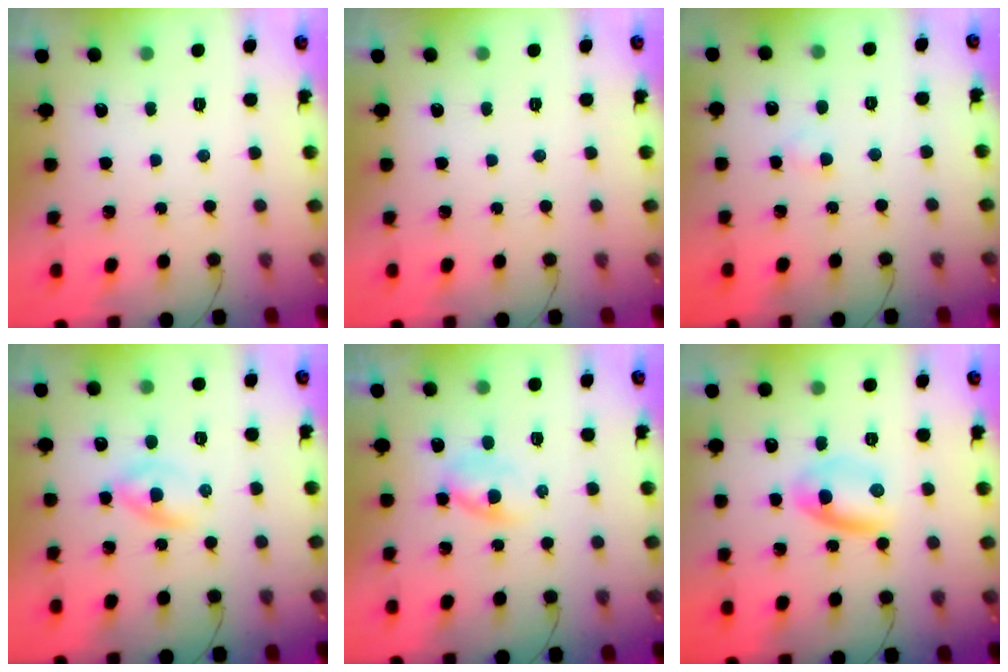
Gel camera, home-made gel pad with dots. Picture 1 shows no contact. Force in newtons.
{"total": 0.0}
{"total": 1.5, "press": 1.2, "slide": 0.8}
{"total": 2.5, "press": 2.2, "slide": 1.2}
{"total": 3.4, "press": 3.2, "slide": 1.1}
{"total": 5.6, "press": 5.4, "slide": 1.5}